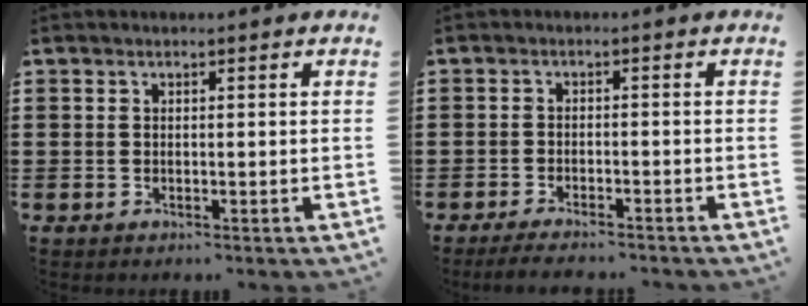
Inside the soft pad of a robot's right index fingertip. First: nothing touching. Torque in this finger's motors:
{"motor_torque": [1.60, 0.54, 0.08, 0.06]}